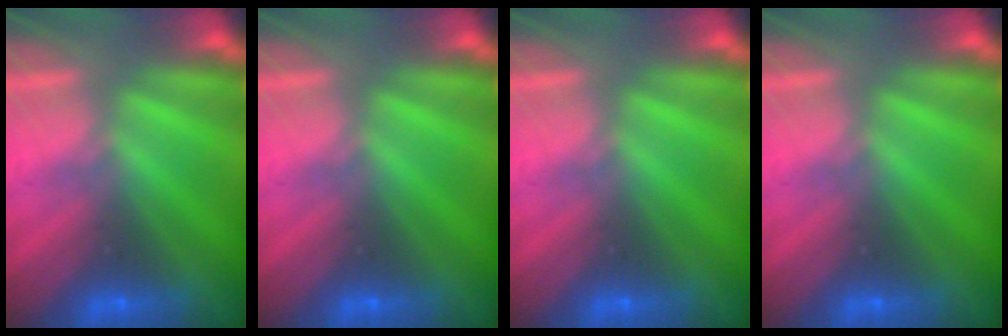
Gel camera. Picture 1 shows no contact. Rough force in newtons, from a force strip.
{"total": 0.0}
{"total": 0.0}
{"total": 0.0}